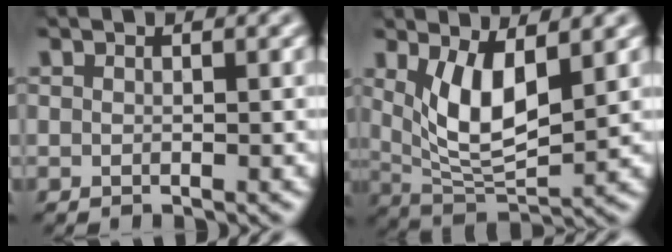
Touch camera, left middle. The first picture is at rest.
{"total": 5.9, "force": [1.8, 2.4, 5.1], "torque": [-0.104, -0.015, 0.043]}